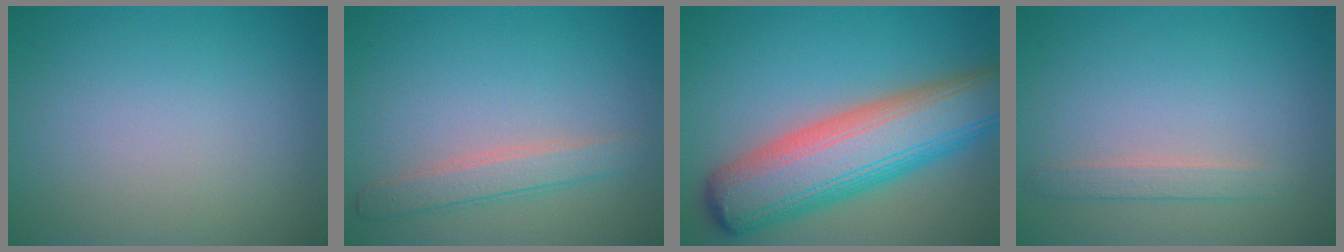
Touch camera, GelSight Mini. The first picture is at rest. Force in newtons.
{"total": 2.5, "press": 2.4, "slide": 0.1}
{"total": 11.0, "press": 11.0, "slide": 0.4}
{"total": 1.5, "press": 1.5, "slide": 0.1}